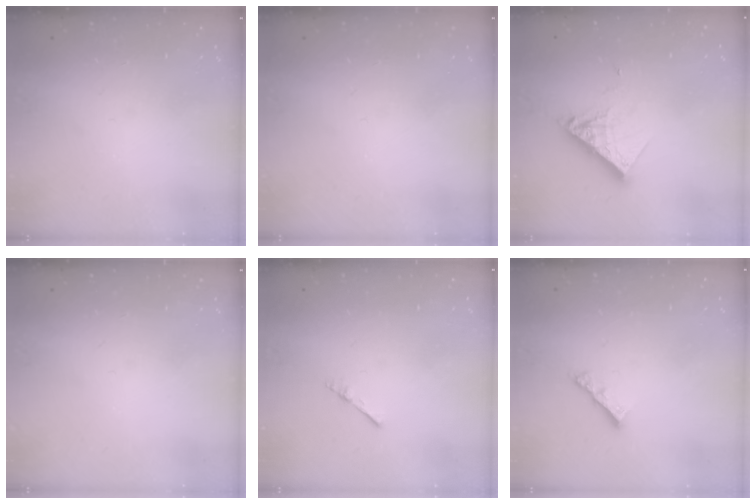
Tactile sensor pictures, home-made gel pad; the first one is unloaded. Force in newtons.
{"total": 0.0}
{"total": 10.2, "press": 10.2, "slide": 0.3}
{"total": 0.0}
{"total": 2.2, "press": 2.1, "slide": 0.3}
{"total": 3.5, "press": 3.5, "slide": 0.2}